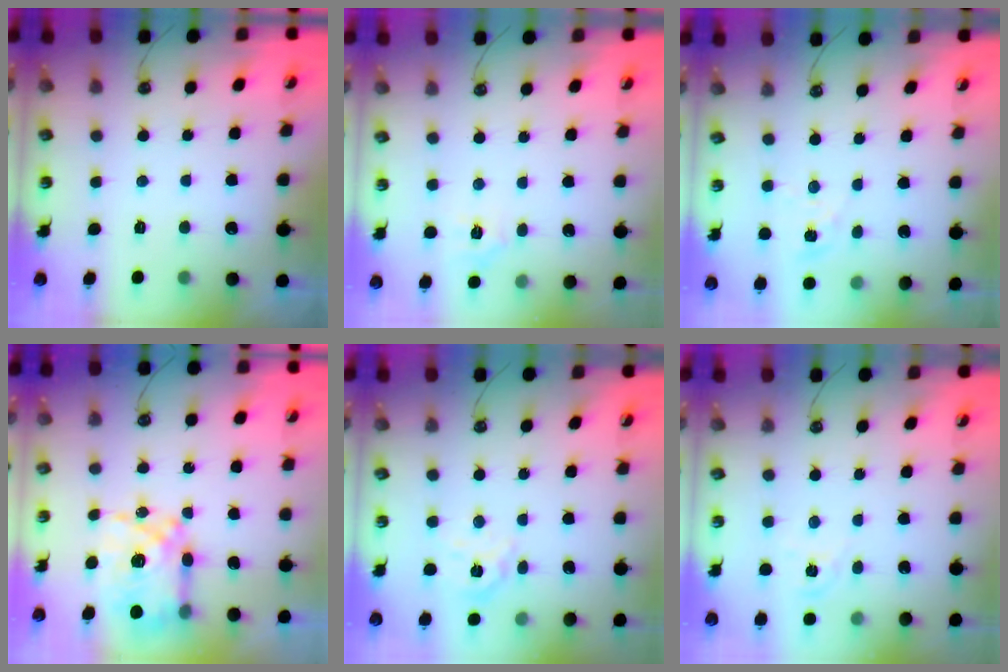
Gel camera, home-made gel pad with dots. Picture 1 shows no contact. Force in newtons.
{"total": 3.5, "press": 3.5, "slide": 0.3}
{"total": 2.5, "press": 2.5, "slide": 0.2}
{"total": 12.2, "press": 12.2, "slide": 1.2}
{"total": 7.8, "press": 7.7, "slide": 0.7}
{"total": 1.9, "press": 1.8, "slide": 0.3}